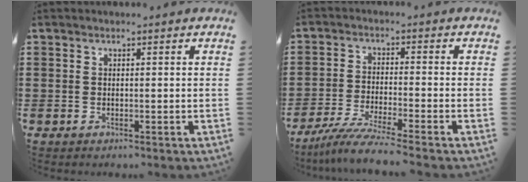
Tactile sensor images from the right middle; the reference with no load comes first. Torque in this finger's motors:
{"motor_torque": [1.30, -0.83, 0.14, 0.12]}